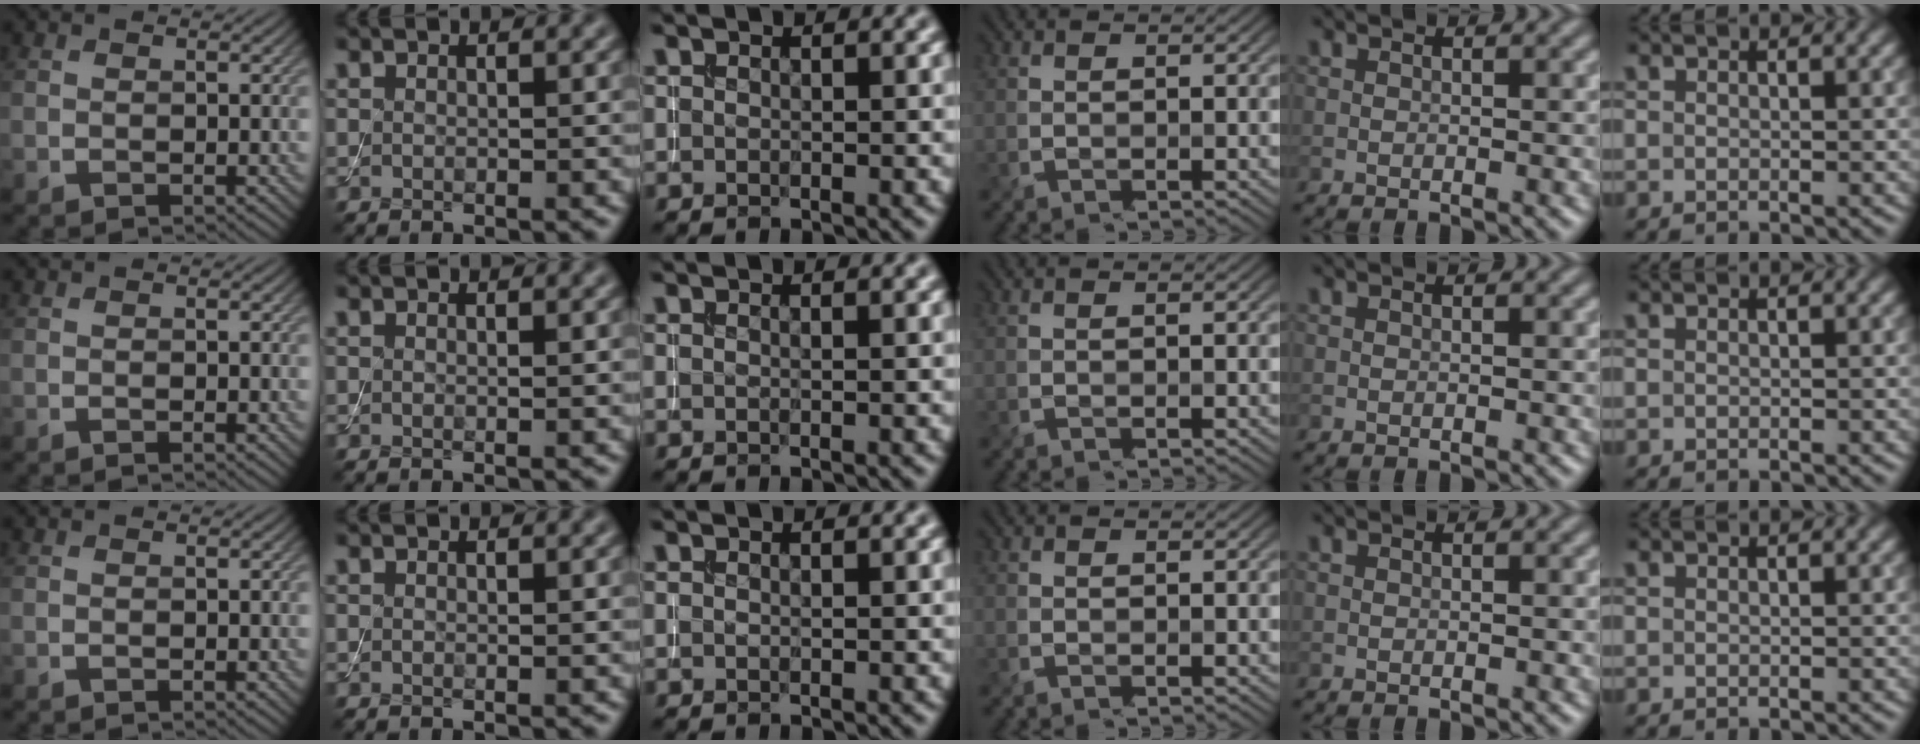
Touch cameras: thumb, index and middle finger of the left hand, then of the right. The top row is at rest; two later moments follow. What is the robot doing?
{"motion": "assemble", "object": "toy tower of hanoi"}